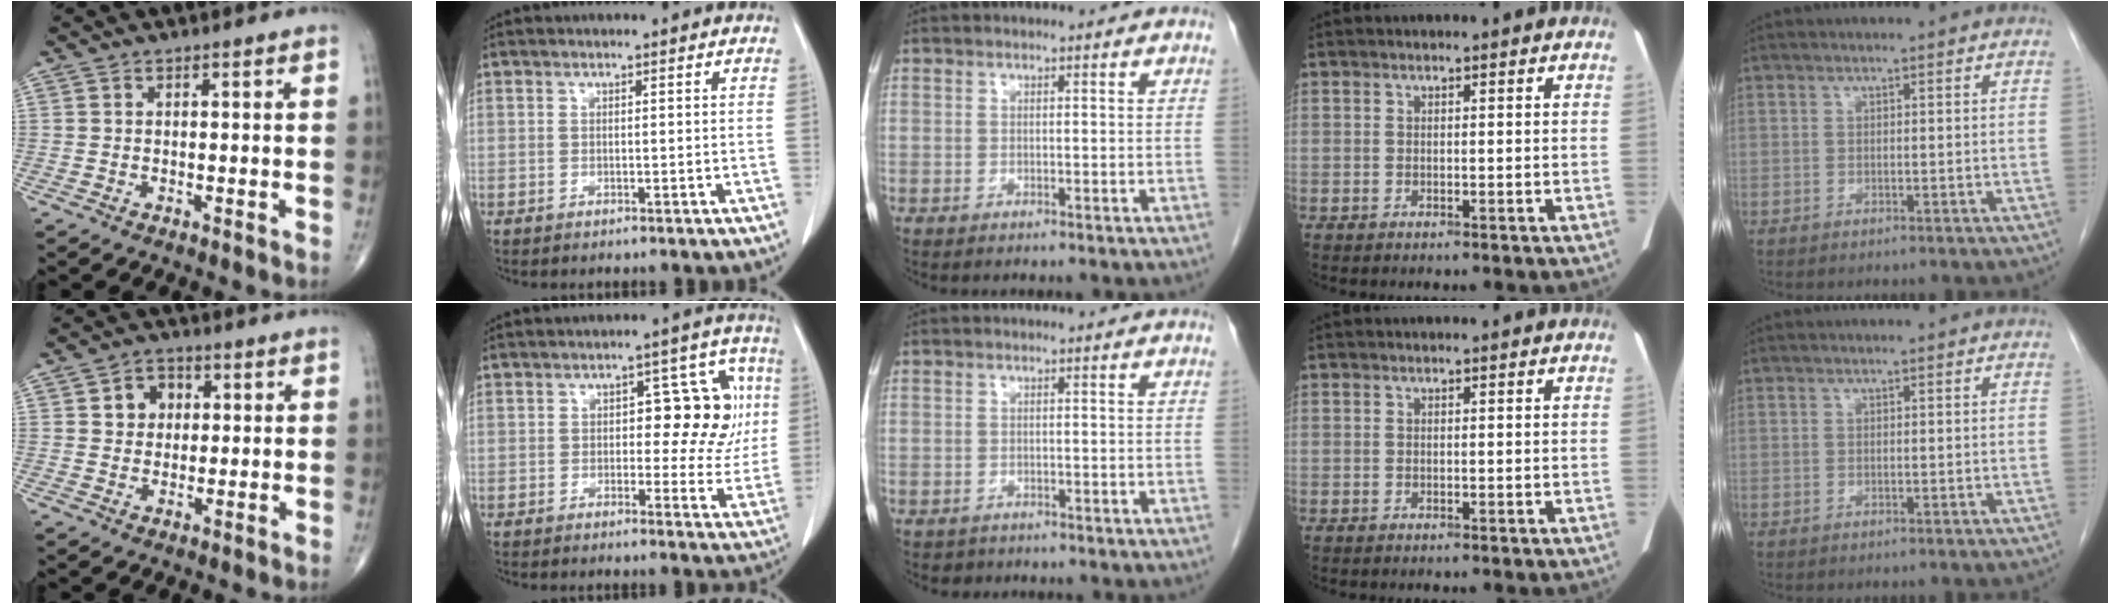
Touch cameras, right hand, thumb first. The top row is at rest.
{"thumb": {"total": 5.2, "force": [1.2, 4.4, 2.5], "torque": [-0.010, 0.004, 0.015]}, "index": {"total": 9.9, "force": [1.1, 4.7, 8.6], "torque": [-0.084, 0.033, 0.014]}, "middle": {"total": 1.2, "force": [-0.9, 0.8, 0.0], "torque": [-0.011, 0.001, -0.012]}}